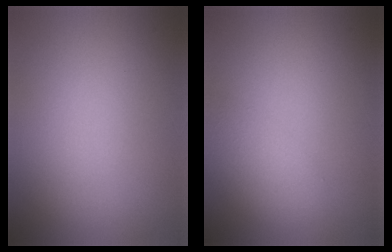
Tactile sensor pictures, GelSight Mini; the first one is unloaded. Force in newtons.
{"total": 3.0, "press": 3.0, "slide": 0.1}